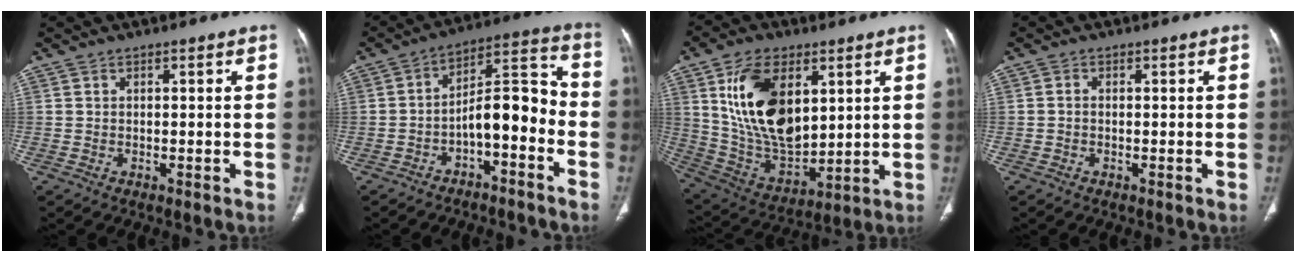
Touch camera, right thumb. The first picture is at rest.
{"total": 11.3, "force": [-4.4, 4.9, 9.1], "torque": [-0.128, 0.077, -0.073]}
{"total": 20.3, "force": [6.3, 11.6, 15.4], "torque": [-0.257, -0.029, 0.131]}
{"total": 0.8, "force": [-0.2, 0.6, 0.5], "torque": [-0.007, 0.001, -0.006]}